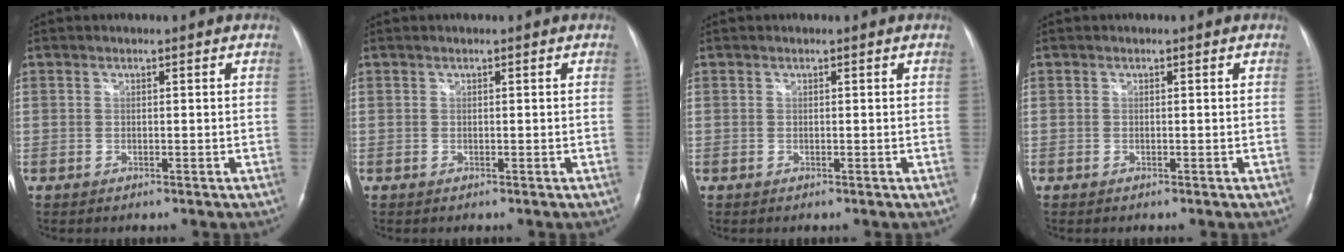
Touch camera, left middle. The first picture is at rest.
{"total": 0.0}
{"total": 0.0}
{"total": 0.0}